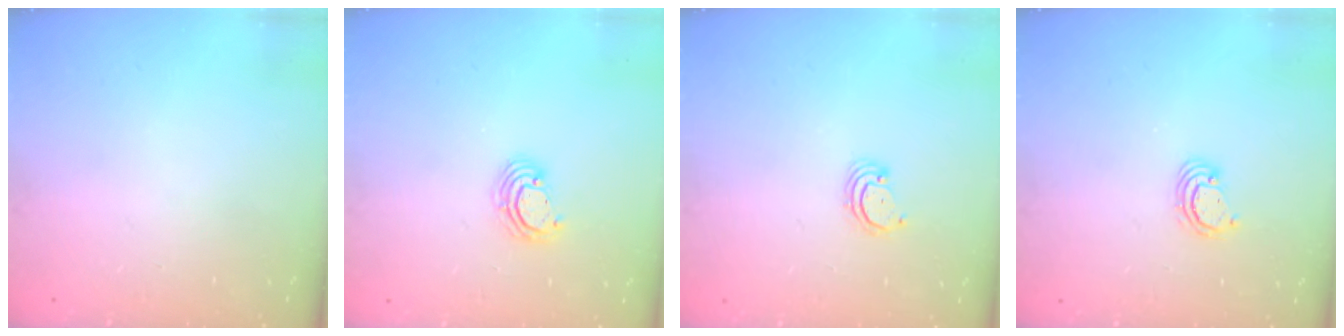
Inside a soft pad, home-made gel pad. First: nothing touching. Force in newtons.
{"total": 3.5, "press": 3.5, "slide": 0.3}
{"total": 2.8, "press": 2.8, "slide": 0.2}
{"total": 3.5, "press": 3.5, "slide": 0.3}